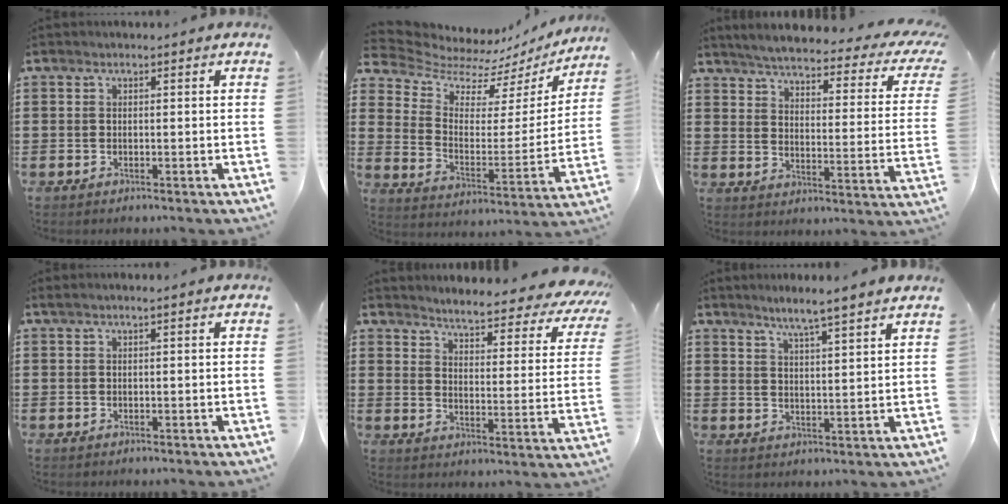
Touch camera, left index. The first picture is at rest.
{"total": 6.3, "force": [5.6, 2.4, 1.6], "torque": [-0.058, -0.050, 0.094]}
{"total": 3.9, "force": [3.3, -0.2, 2.2], "torque": [-0.060, -0.027, 0.046]}
{"total": 0.5, "force": [0.1, -0.2, 0.5], "torque": [-0.006, -0.003, 0.002]}
{"total": 4.3, "force": [4.1, -0.3, 1.3], "torque": [-0.040, -0.047, 0.061]}
{"total": 4.4, "force": [3.8, -1.2, 1.8], "torque": [-0.049, -0.019, 0.065]}